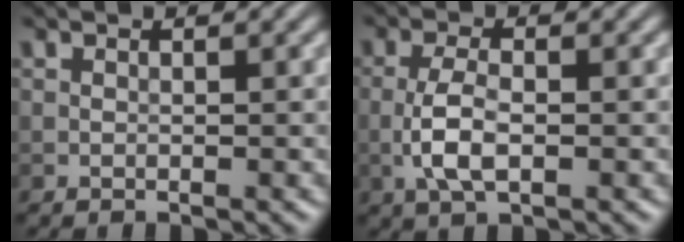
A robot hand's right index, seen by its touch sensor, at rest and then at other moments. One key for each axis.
{"total": 3.6, "fx": -0.9, "fy": 1.4, "fz": 3.2, "tx": -0.069, "ty": 0.000, "tz": -0.024}